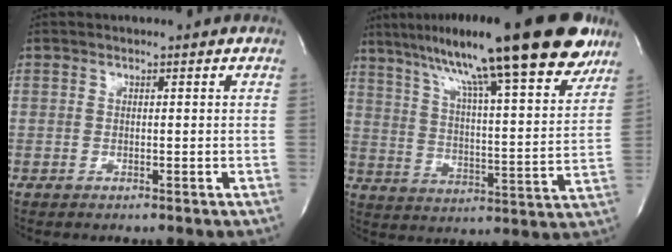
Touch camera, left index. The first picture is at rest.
{"total": 26.0, "force": [18.8, 2.9, 17.8], "torque": [-0.282, 0.025, 0.272]}